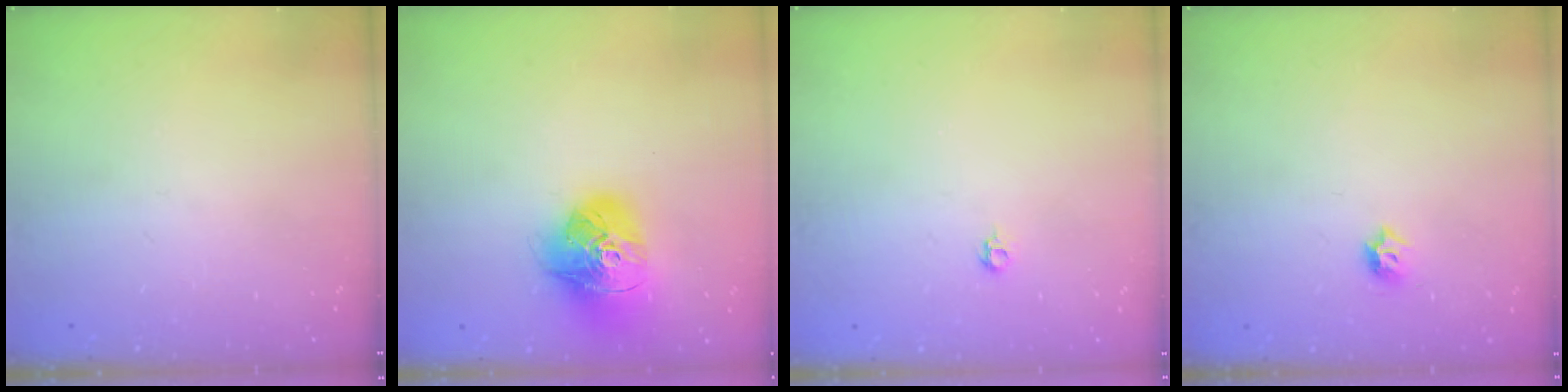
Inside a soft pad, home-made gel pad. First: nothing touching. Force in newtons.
{"total": 17.1, "press": 17.0, "slide": 2.2}
{"total": 3.7, "press": 3.6, "slide": 0.8}
{"total": 4.0, "press": 3.9, "slide": 0.8}